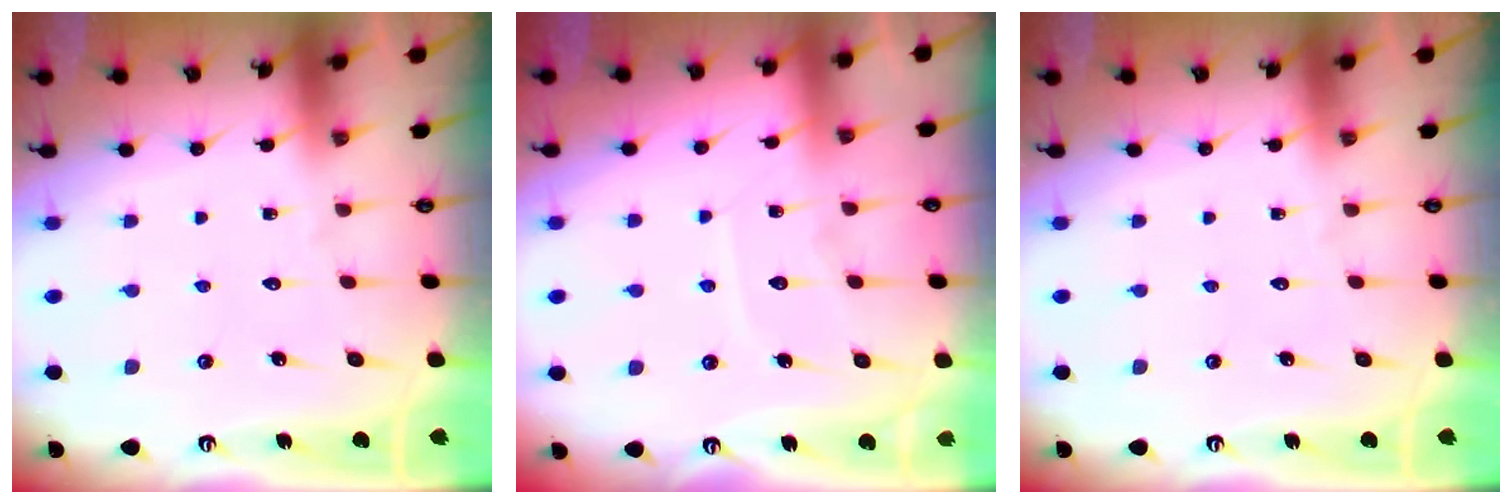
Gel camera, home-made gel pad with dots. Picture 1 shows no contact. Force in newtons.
{"total": 6.6, "press": 6.6, "slide": 0.7}
{"total": 0.0}